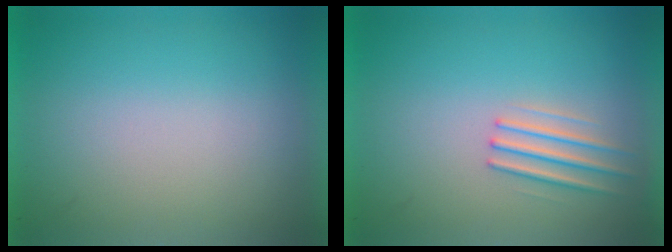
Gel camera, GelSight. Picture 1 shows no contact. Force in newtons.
{"total": 2.4}